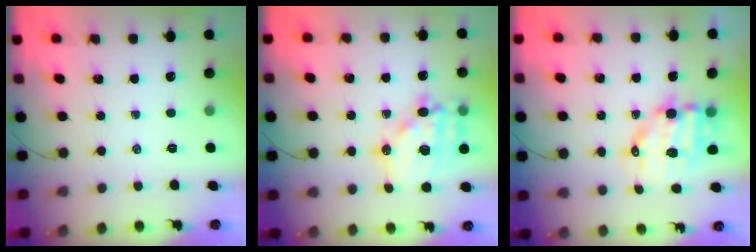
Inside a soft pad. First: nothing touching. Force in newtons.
{"total": 15.8, "press": 15.5, "slide": 3.1}
{"total": 9.9, "press": 9.6, "slide": 2.3}